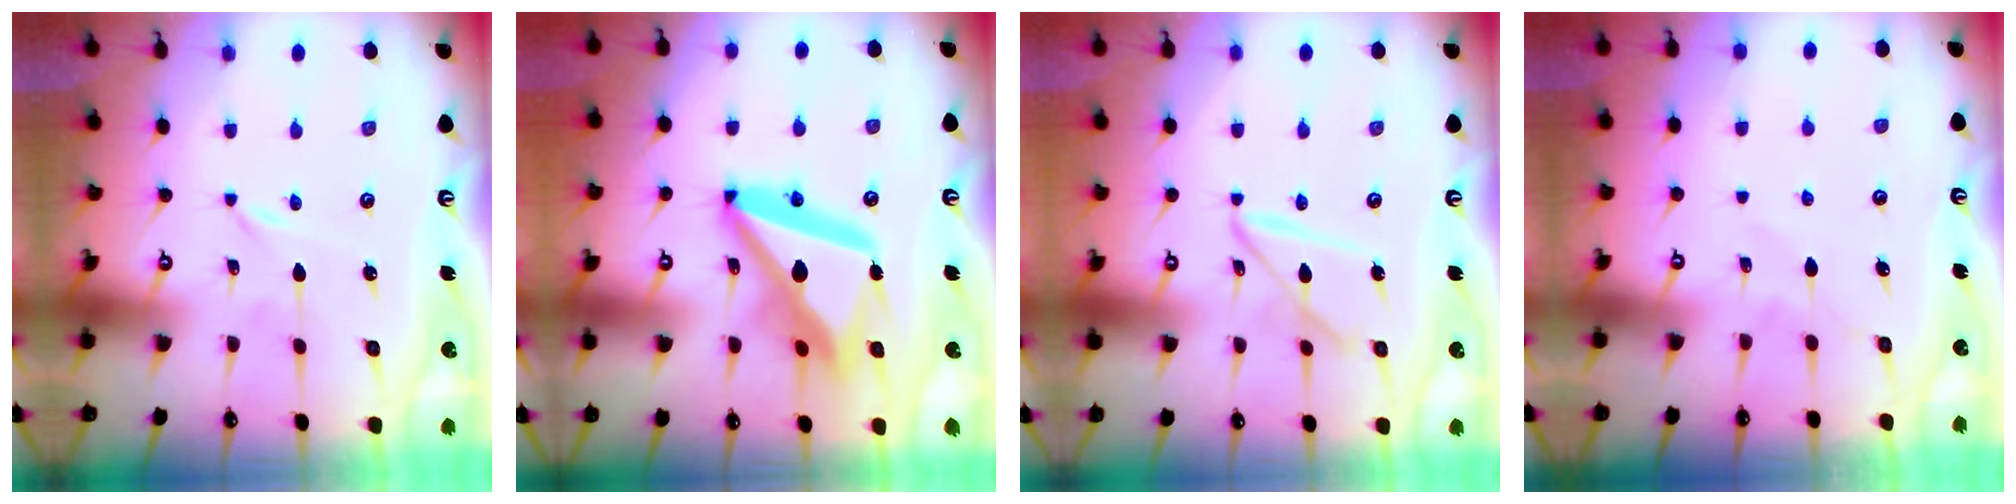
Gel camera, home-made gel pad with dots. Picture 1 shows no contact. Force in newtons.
{"total": 20.0, "press": 19.9, "slide": 2.5}
{"total": 10.5, "press": 10.5, "slide": 1.0}
{"total": 6.7, "press": 6.6, "slide": 1.0}